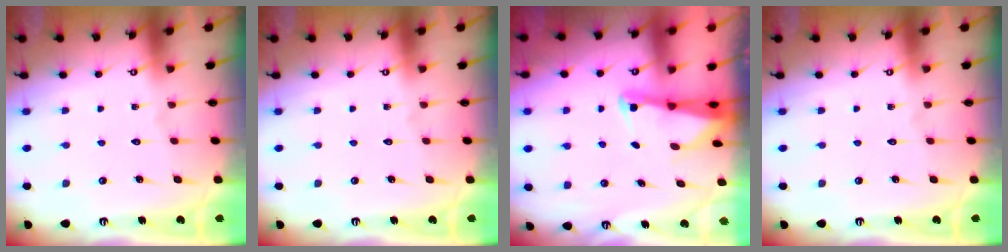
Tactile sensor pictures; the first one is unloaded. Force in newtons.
{"total": 0.0}
{"total": 2.5, "press": 2.4, "slide": 0.3}
{"total": 0.0}